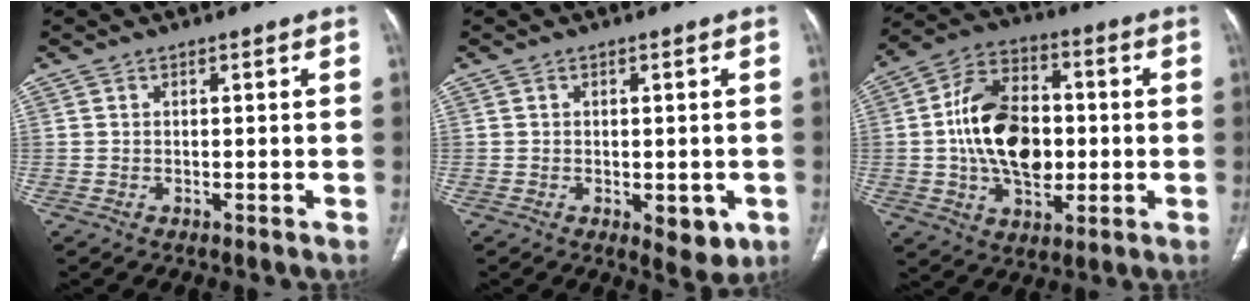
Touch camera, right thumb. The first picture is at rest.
{"total": 5.5, "force": [-1.6, 2.9, 4.4], "torque": [-0.036, -0.007, -0.012]}
{"total": 17.4, "force": [-0.4, 11.5, 13.1], "torque": [-0.204, 0.022, -0.006]}